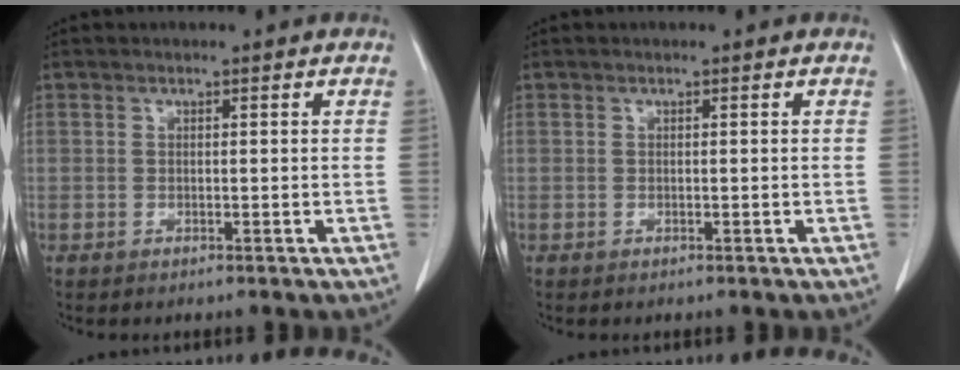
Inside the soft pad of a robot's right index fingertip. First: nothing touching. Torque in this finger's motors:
{"motor_torque": [0.03, 0.00, 0.02, 0.00]}